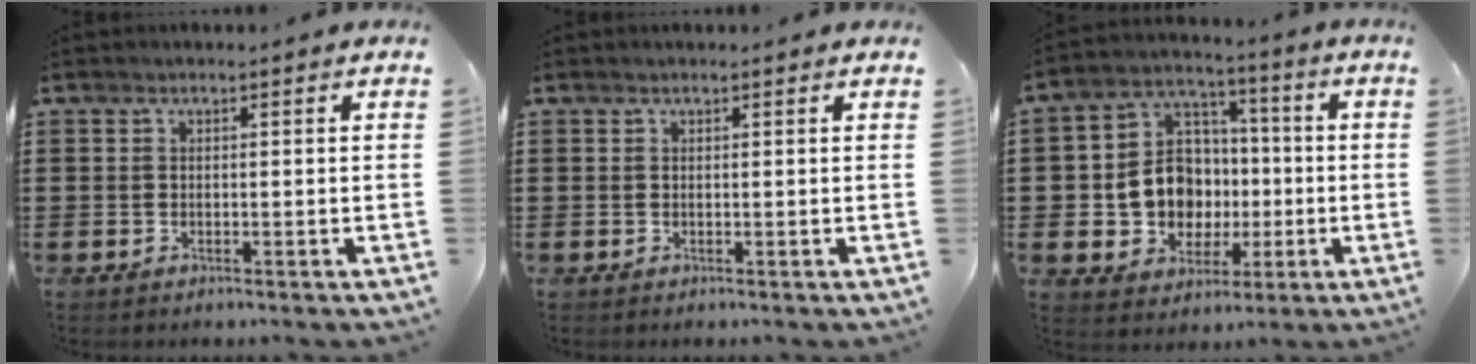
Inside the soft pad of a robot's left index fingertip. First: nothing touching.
{"total": 0.0}
{"total": 10.1, "force": [-1.2, 9.2, 4.0], "torque": [-0.113, 0.012, -0.017]}